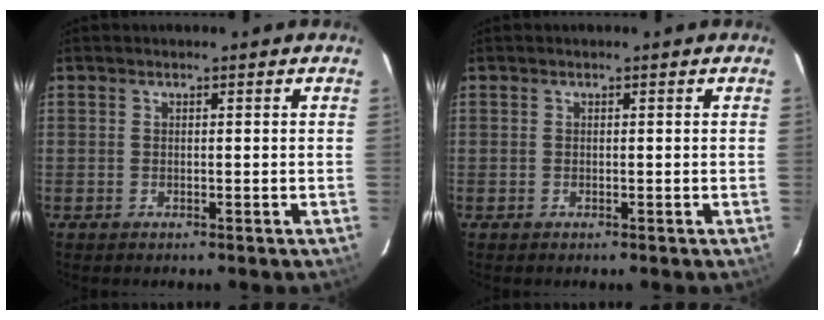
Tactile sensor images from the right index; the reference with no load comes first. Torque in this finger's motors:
{"motor_torque": [0.00, 0.00, 0.00, 0.00]}